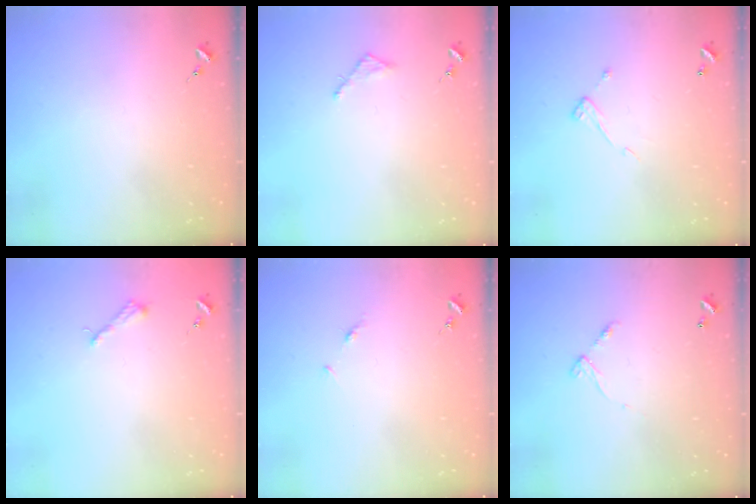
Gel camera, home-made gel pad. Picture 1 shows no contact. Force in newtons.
{"total": 2.5, "press": 2.5, "slide": 0.2}
{"total": 7.3, "press": 7.3, "slide": 0.5}
{"total": 3.6, "press": 3.6, "slide": 0.4}
{"total": 3.9, "press": 3.8, "slide": 0.5}
{"total": 6.2, "press": 6.2, "slide": 0.4}